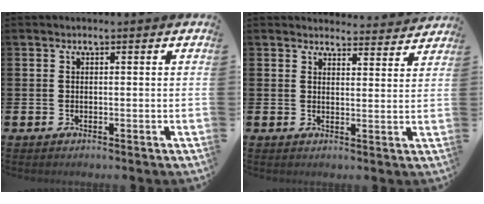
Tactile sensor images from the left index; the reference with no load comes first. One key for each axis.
{"total": 3.7, "fx": 3.7, "fy": 0.6, "fz": 0.0, "tx": 0.004, "ty": -0.028, "tz": 0.065}